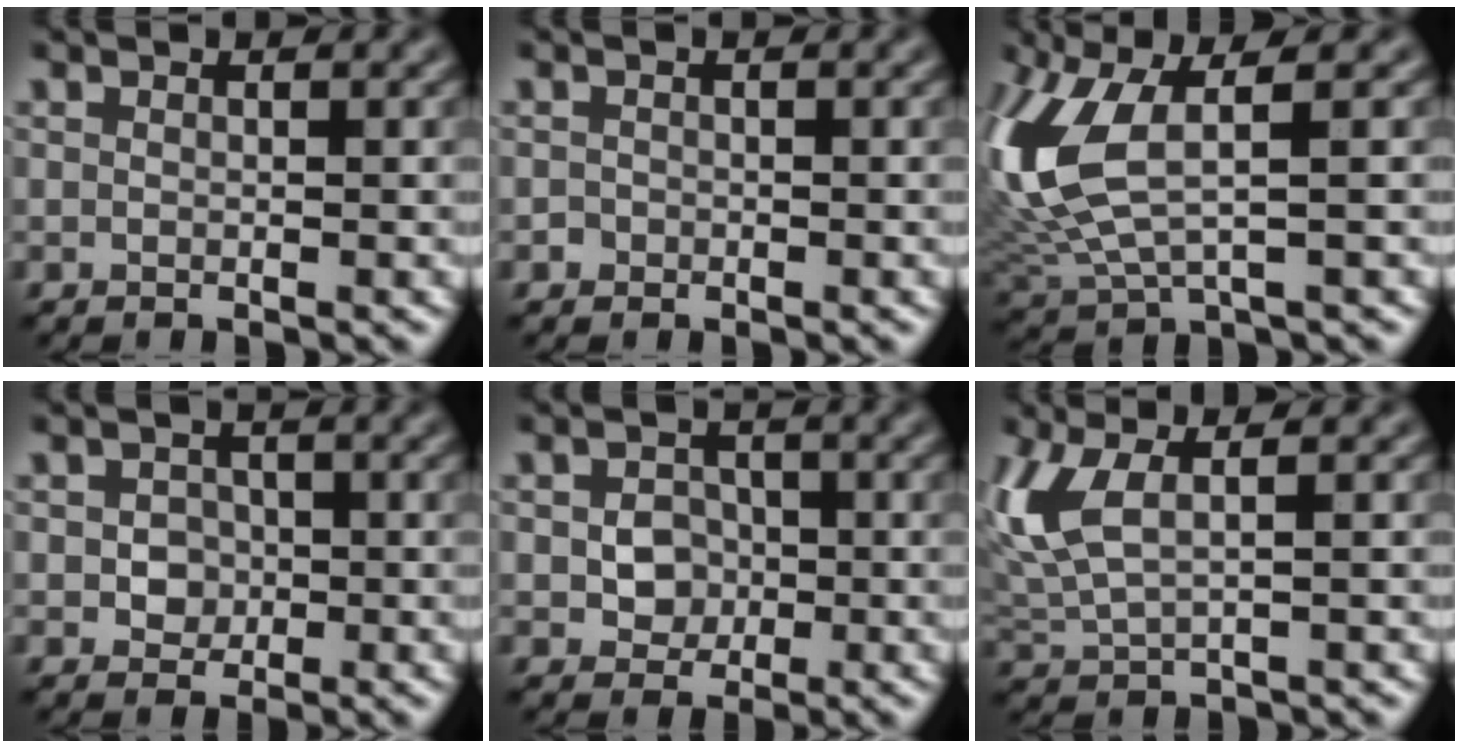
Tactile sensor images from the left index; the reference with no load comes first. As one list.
[{"total": 0.6, "force": [-0.4, 0.4, 0.0], "torque": [0.004, -0.001, -0.006]}, {"total": 7.8, "force": [1.6, 3.1, 7.0], "torque": [-0.184, 0.003, 0.037]}, {"total": 2.0, "force": [-0.2, 1.8, 0.9], "torque": [-0.006, -0.001, -0.006]}, {"total": 2.8, "force": [-0.5, 2.4, 1.4], "torque": [-0.013, 0.000, -0.016]}, {"total": 5.1, "force": [1.4, 2.2, 4.4], "torque": [-0.117, 0.006, 0.034]}]